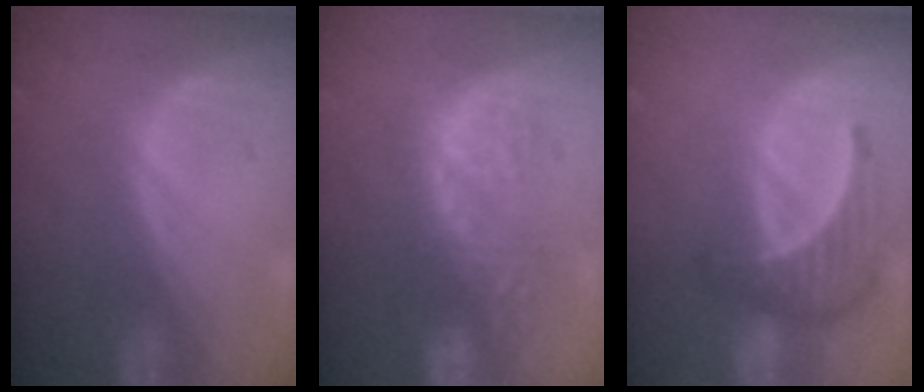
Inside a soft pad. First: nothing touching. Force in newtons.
{"total": 8.8, "press": 8.4, "slide": 2.4}
{"total": 6.4, "press": 6.3, "slide": 0.7}